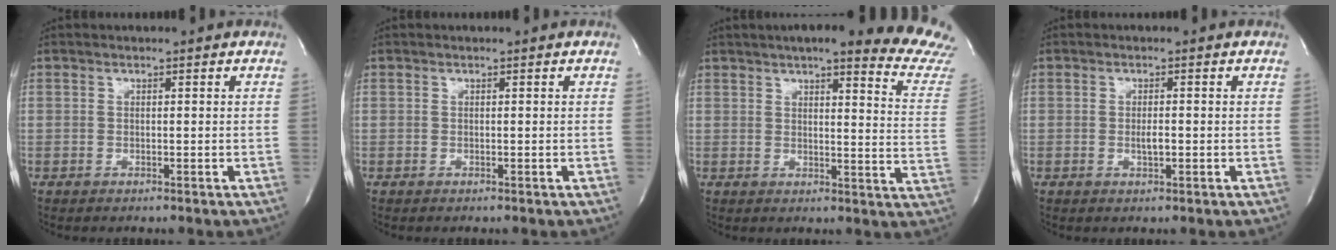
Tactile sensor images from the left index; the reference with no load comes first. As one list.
[{"total": 0.0}, {"total": 20.4, "force": [18.5, 1.1, 8.5], "torque": [-0.099, -0.073, 0.197]}, {"total": 1.6, "force": [-0.4, 0.4, 1.5], "torque": [-0.030, -0.001, -0.005]}]